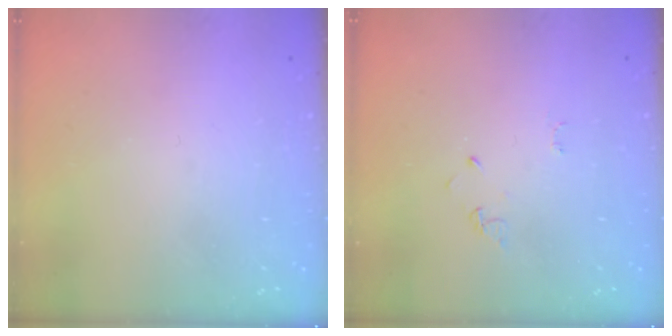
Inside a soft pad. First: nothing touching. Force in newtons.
{"total": 2.6, "press": 2.6, "slide": 0.4}